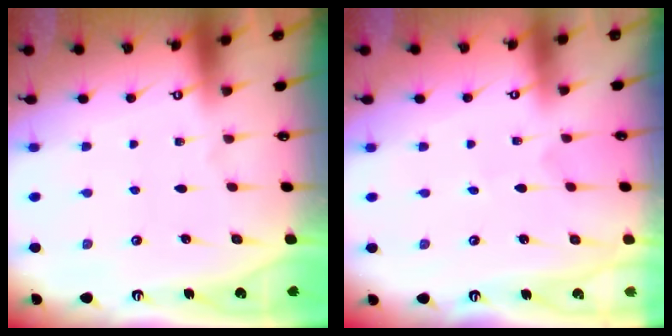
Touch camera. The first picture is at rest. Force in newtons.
{"total": 0.7, "press": 0.7, "slide": 0.0}